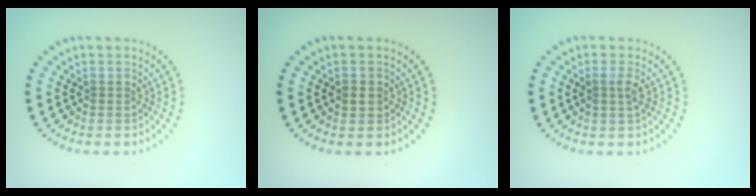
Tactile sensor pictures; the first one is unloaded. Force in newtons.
{"total": 0.9, "press": 0.9, "slide": 0.2}
{"total": 1.0, "press": 0.9, "slide": 0.6}